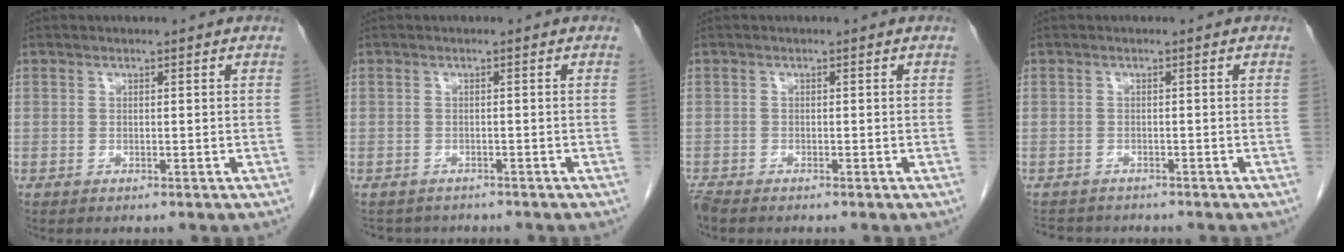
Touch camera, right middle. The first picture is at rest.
{"total": 3.7, "force": [-3.4, 1.4, 0.2], "torque": [-0.006, -0.004, -0.045]}
{"total": 1.3, "force": [-1.3, 0.1, 0.3], "torque": [-0.015, -0.007, -0.026]}
{"total": 4.9, "force": [-4.6, 1.4, 0.9], "torque": [-0.015, -0.008, -0.067]}